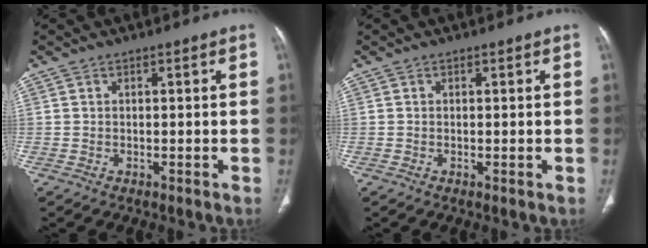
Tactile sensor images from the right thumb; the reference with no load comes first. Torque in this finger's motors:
{"motor_torque": [1.18, 0.94, -0.06, -0.29, -0.01]}